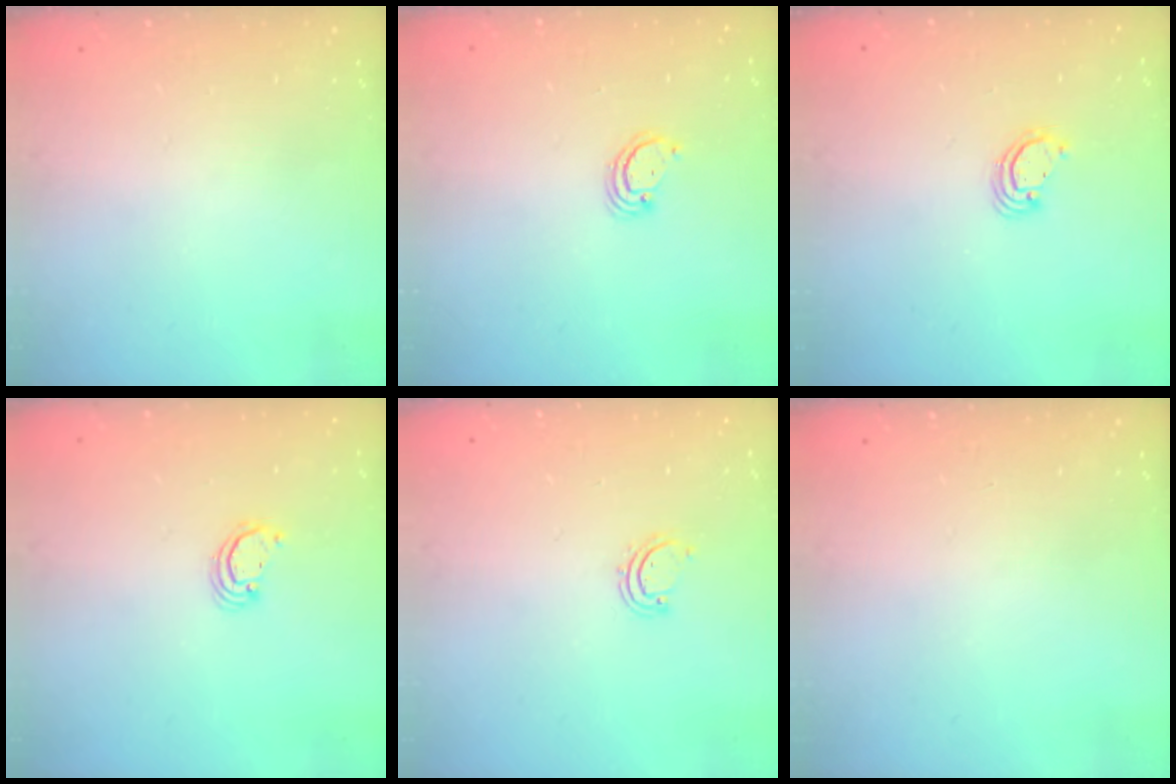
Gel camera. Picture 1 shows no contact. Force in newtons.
{"total": 2.4, "press": 2.4, "slide": 0.2}
{"total": 3.6, "press": 3.6, "slide": 0.2}
{"total": 2.2, "press": 2.2, "slide": 0.2}
{"total": 2.9, "press": 2.9, "slide": 0.3}
{"total": 0.0}